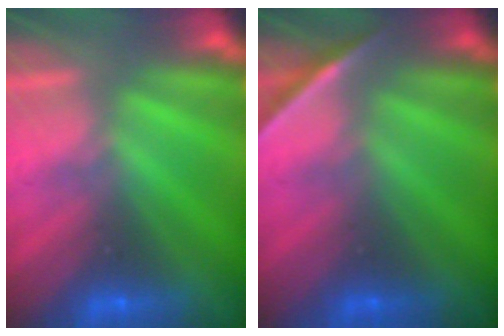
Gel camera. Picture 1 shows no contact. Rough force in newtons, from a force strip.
{"total": 1.6}